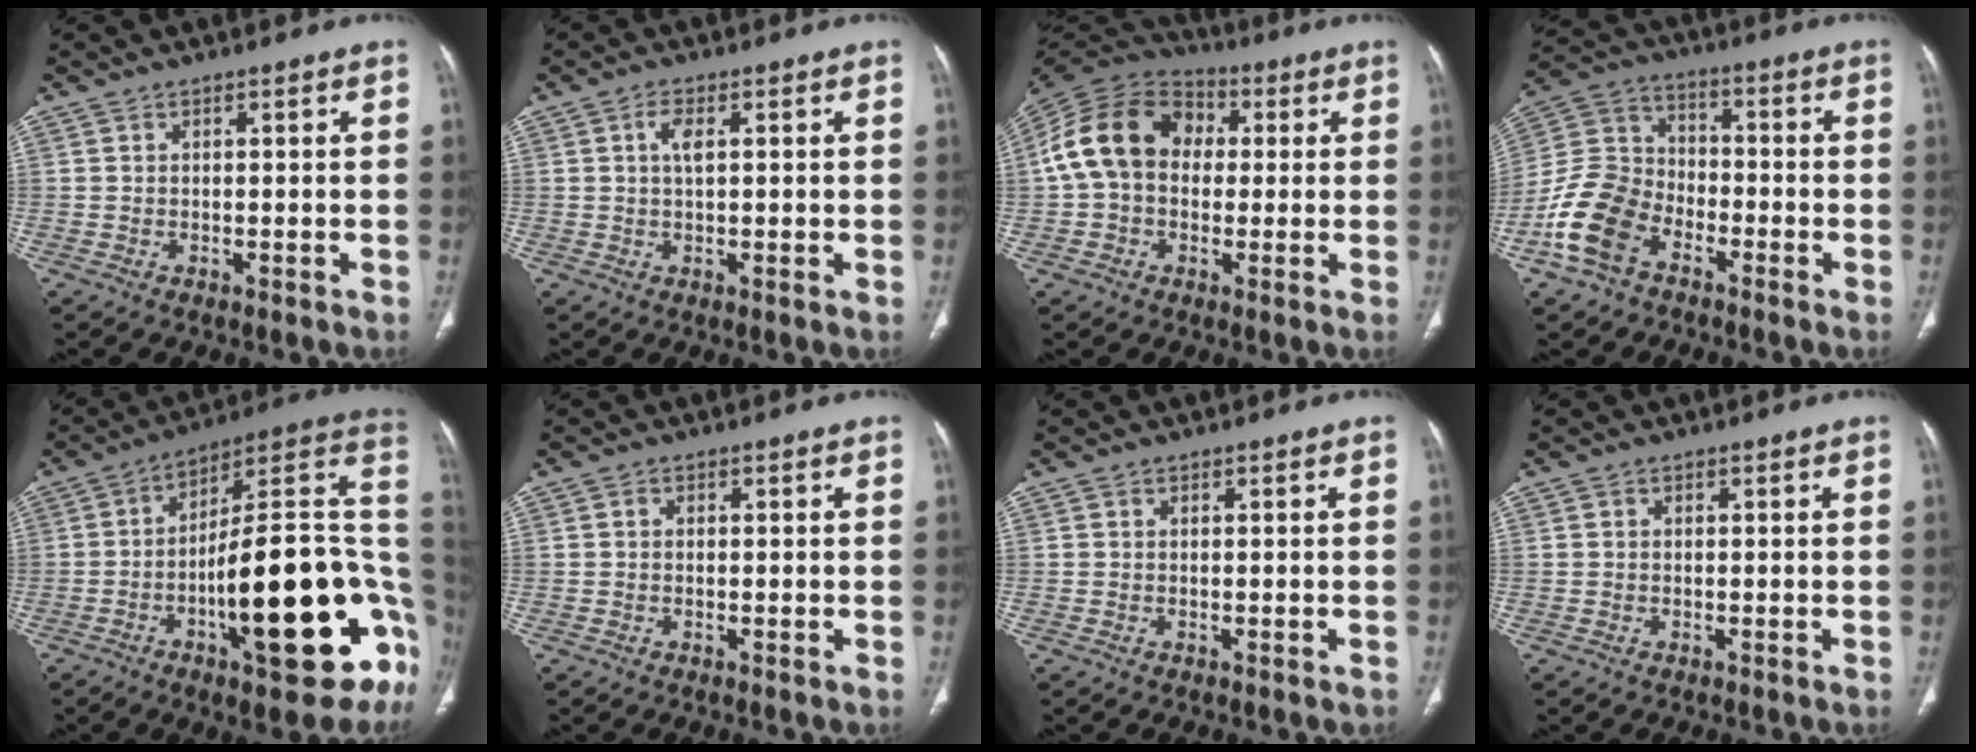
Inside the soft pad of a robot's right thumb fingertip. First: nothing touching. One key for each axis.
{"total": 3.1, "fx": 0.8, "fy": 1.3, "fz": 2.8, "tx": -0.052, "ty": 0.002, "tz": 0.012}
{"total": 15.6, "fx": 1.5, "fy": 11.9, "fz": 10.0, "tx": -0.176, "ty": 0.039, "tz": 0.017}
{"total": 12.5, "fx": -6.5, "fy": 8.3, "fz": 6.6, "tx": -0.134, "ty": 0.043, "tz": -0.138}
{"total": 30.3, "fx": -7.5, "fy": 9.7, "fz": 27.7, "tx": -0.304, "ty": 0.038, "tz": -0.106}
{"total": 0.9, "fx": 0.1, "fy": 0.8, "fz": 0.4, "tx": -0.004, "ty": 0.003, "tz": 0.001}
{"total": 0.0}
{"total": 0.5, "fx": 0.1, "fy": 0.5, "fz": 0.2, "tx": 0.001, "ty": 0.002, "tz": 0.001}